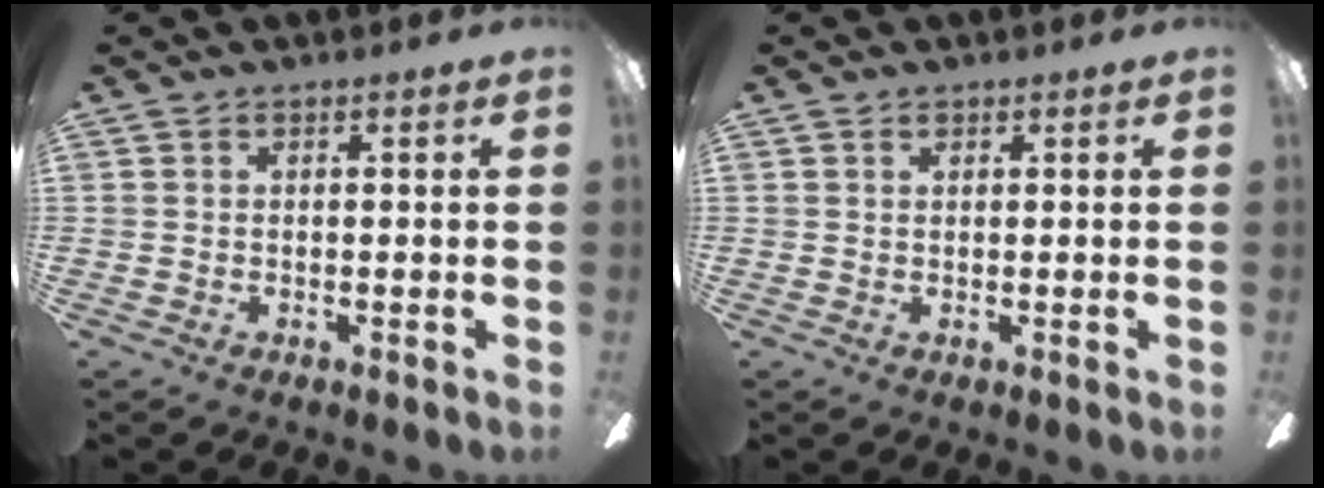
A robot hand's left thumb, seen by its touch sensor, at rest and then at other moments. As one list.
[{"total": 0.7, "force": [0.5, 0.4, 0.3], "torque": [-0.007, 0.001, 0.009]}]